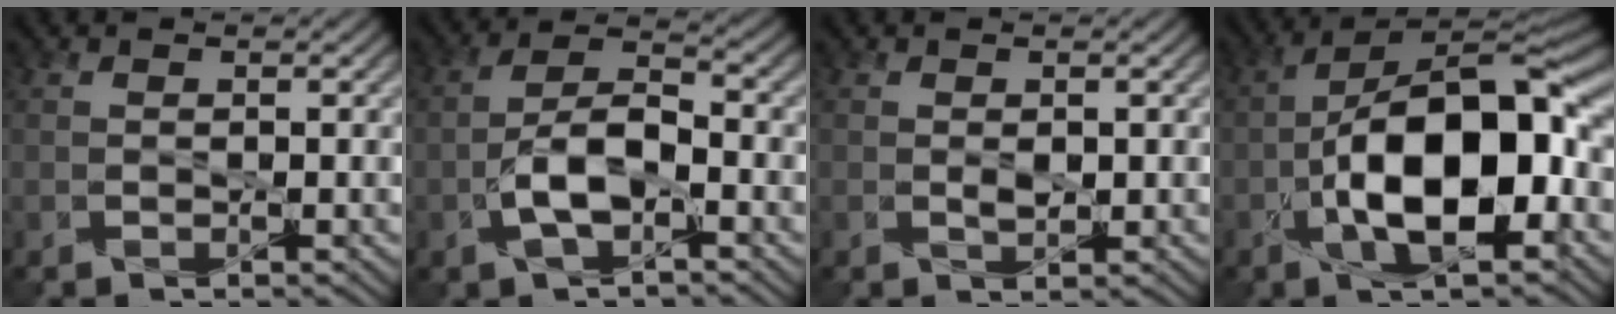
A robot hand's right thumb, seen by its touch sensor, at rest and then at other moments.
{"total": 5.7, "force": [-2.5, 2.3, 4.6], "torque": [-0.085, 0.013, -0.048]}
{"total": 1.2, "force": [0.1, 0.5, 1.1], "torque": [-0.025, -0.001, 0.001]}
{"total": 13.9, "force": [-3.8, 5.6, 12.1], "torque": [-0.190, 0.007, -0.076]}